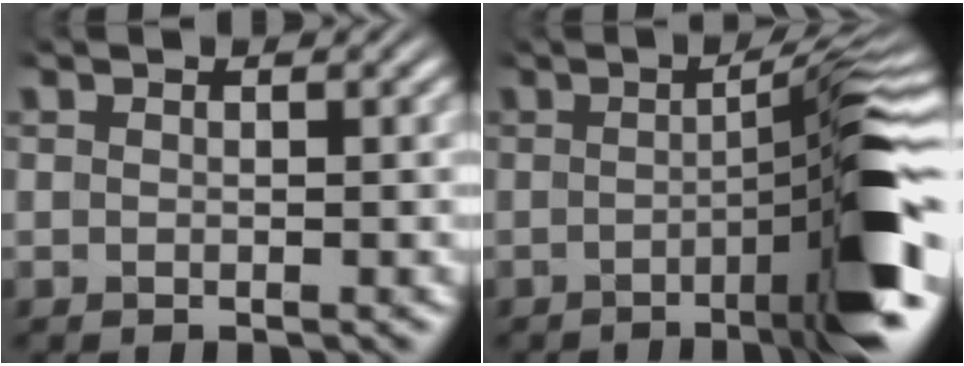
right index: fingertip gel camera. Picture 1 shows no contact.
{"total": 8.8, "force": [-1.6, 0.5, 8.6], "torque": [-0.115, 0.011, -0.023]}